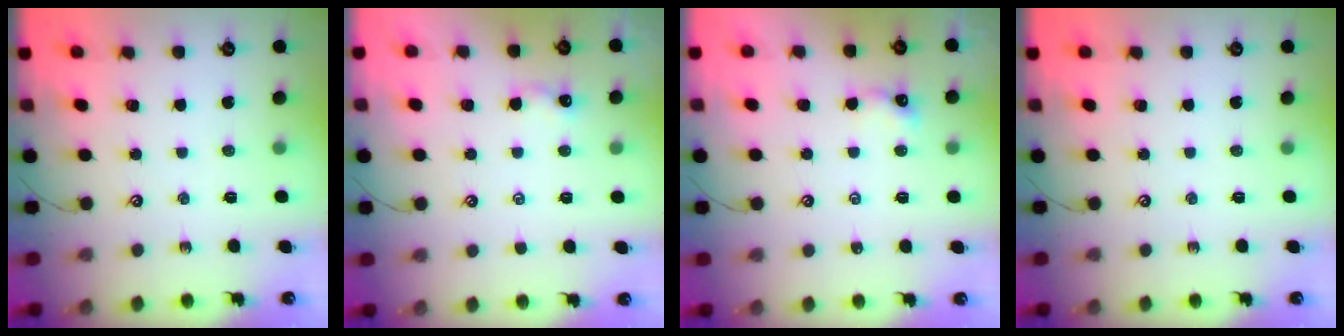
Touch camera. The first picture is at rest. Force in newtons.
{"total": 1.8, "press": 1.8, "slide": 0.3}
{"total": 1.2, "press": 1.2, "slide": 0.4}
{"total": 0.0}